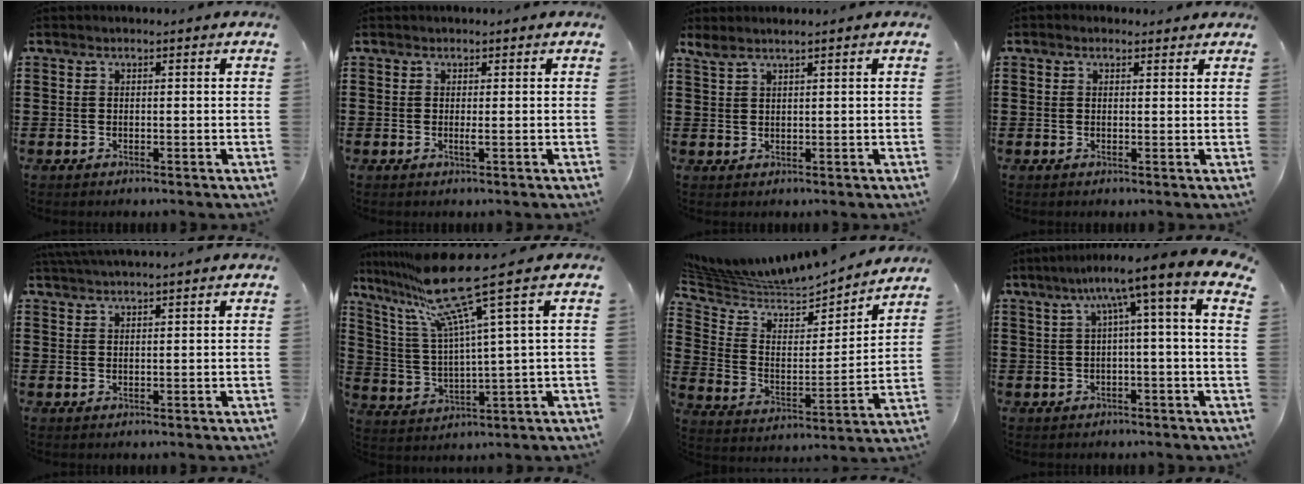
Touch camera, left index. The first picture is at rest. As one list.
[{"total": 0.8, "force": [0.0, -0.1, 0.8], "torque": [-0.015, -0.004, 0.000]}, {"total": 2.0, "force": [1.6, 0.1, 1.1], "torque": [-0.025, 0.001, 0.030]}, {"total": 1.1, "force": [0.9, 0.5, 0.3], "torque": [-0.008, 0.005, 0.018]}, {"total": 1.8, "force": [1.7, -0.3, 0.4], "torque": [-0.011, 0.002, 0.034]}, {"total": 13.2, "force": [8.8, 0.0, 9.9], "torque": [-0.230, -0.038, 0.139]}, {"total": 5.1, "force": [4.8, 1.6, 0.3], "torque": [-0.041, -0.047, 0.079]}, {"total": 6.6, "force": [1.0, -0.5, 6.5], "torque": [-0.129, -0.013, 0.007]}]